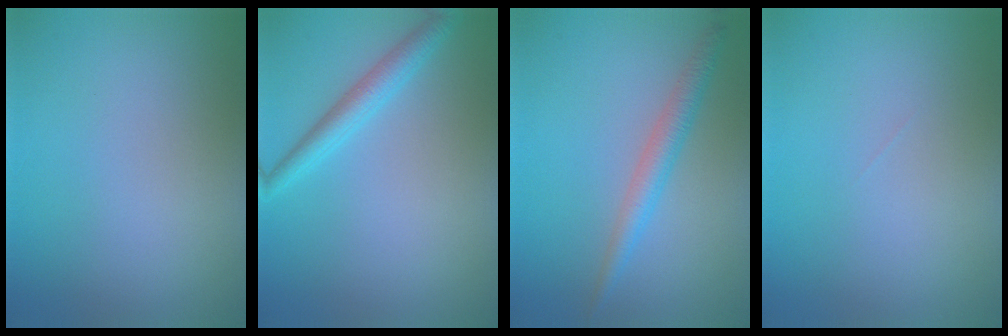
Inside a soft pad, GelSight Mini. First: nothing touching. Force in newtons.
{"total": 2.6, "press": 2.5, "slide": 0.1}
{"total": 2.4, "press": 2.4, "slide": 0.0}
{"total": 0.0}